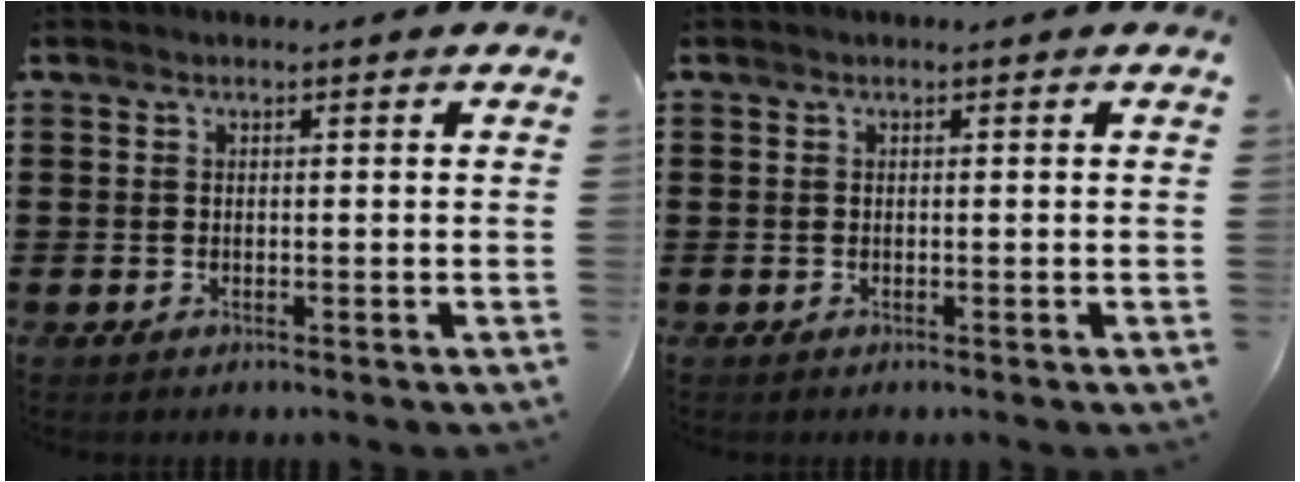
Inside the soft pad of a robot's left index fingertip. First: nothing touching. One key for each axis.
{"total": 0.0}